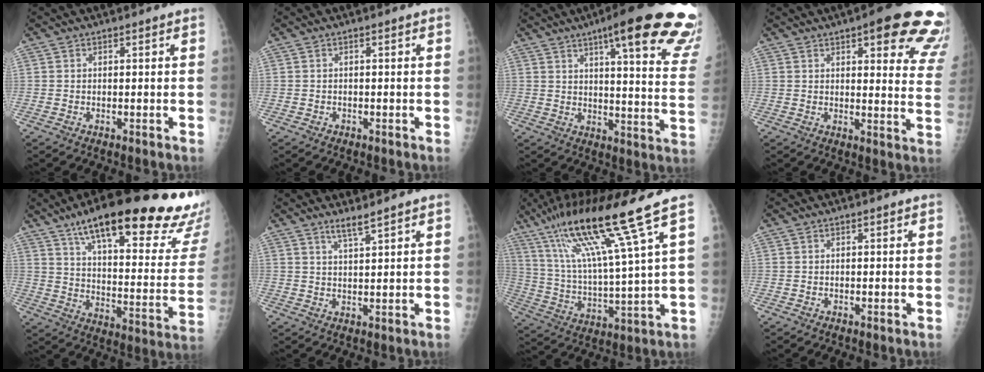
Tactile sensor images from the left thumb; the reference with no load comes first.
{"total": 0.5, "force": [-0.3, 0.4, 0.1], "torque": [0.000, 0.003, -0.005]}
{"total": 25.7, "force": [16.8, 4.0, 19.1], "torque": [-0.209, -0.063, 0.207]}
{"total": 18.8, "force": [11.5, 5.3, 13.9], "torque": [-0.128, -0.039, 0.123]}
{"total": 32.8, "force": [21.2, 8.5, 23.5], "torque": [-0.276, -0.050, 0.298]}
{"total": 2.9, "force": [2.3, -0.3, 1.7], "torque": [-0.036, -0.018, 0.047]}
{"total": 18.0, "force": [11.0, 0.0, 14.2], "torque": [-0.264, -0.036, 0.199]}
{"total": 0.0}